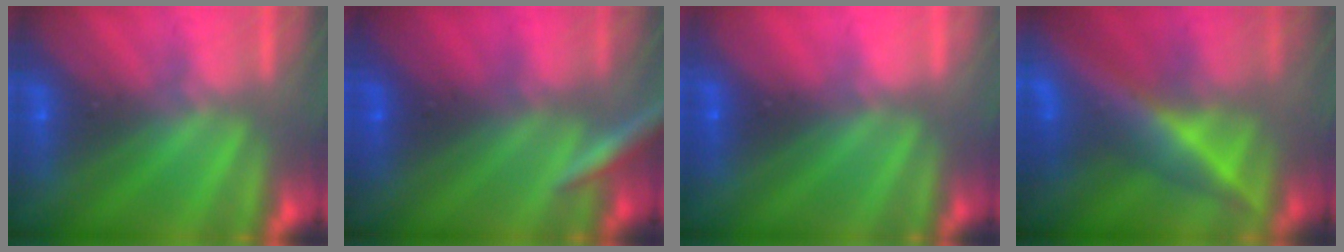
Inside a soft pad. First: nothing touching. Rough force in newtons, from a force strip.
{"total": 2.7}
{"total": 3.5}
{"total": 9.1}